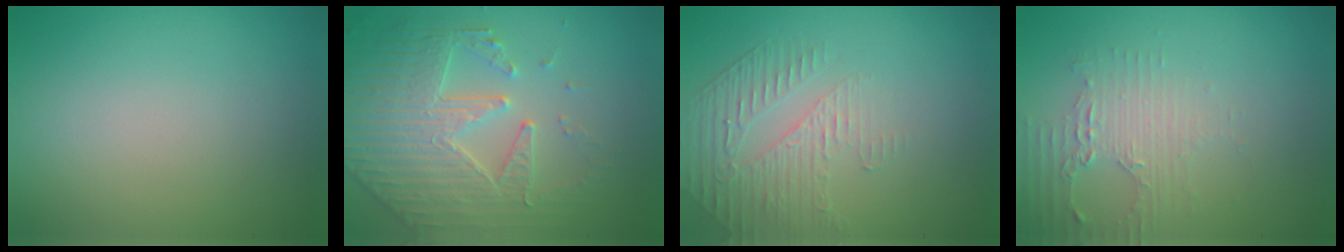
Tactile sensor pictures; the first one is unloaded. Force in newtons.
{"total": 5.3, "press": 5.0, "slide": 2.0}
{"total": 1.9, "press": 1.3, "slide": 1.3}
{"total": 2.4, "press": 2.3, "slide": 0.9}